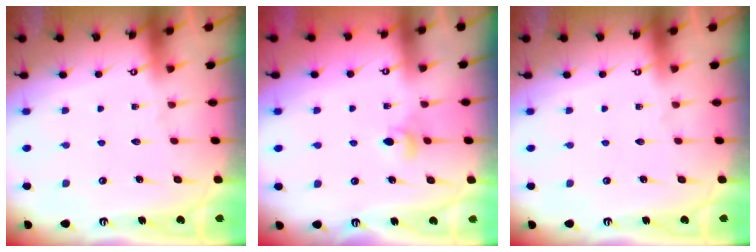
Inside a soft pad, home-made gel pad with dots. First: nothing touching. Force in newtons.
{"total": 4.0, "press": 4.0, "slide": 0.6}
{"total": 0.0}